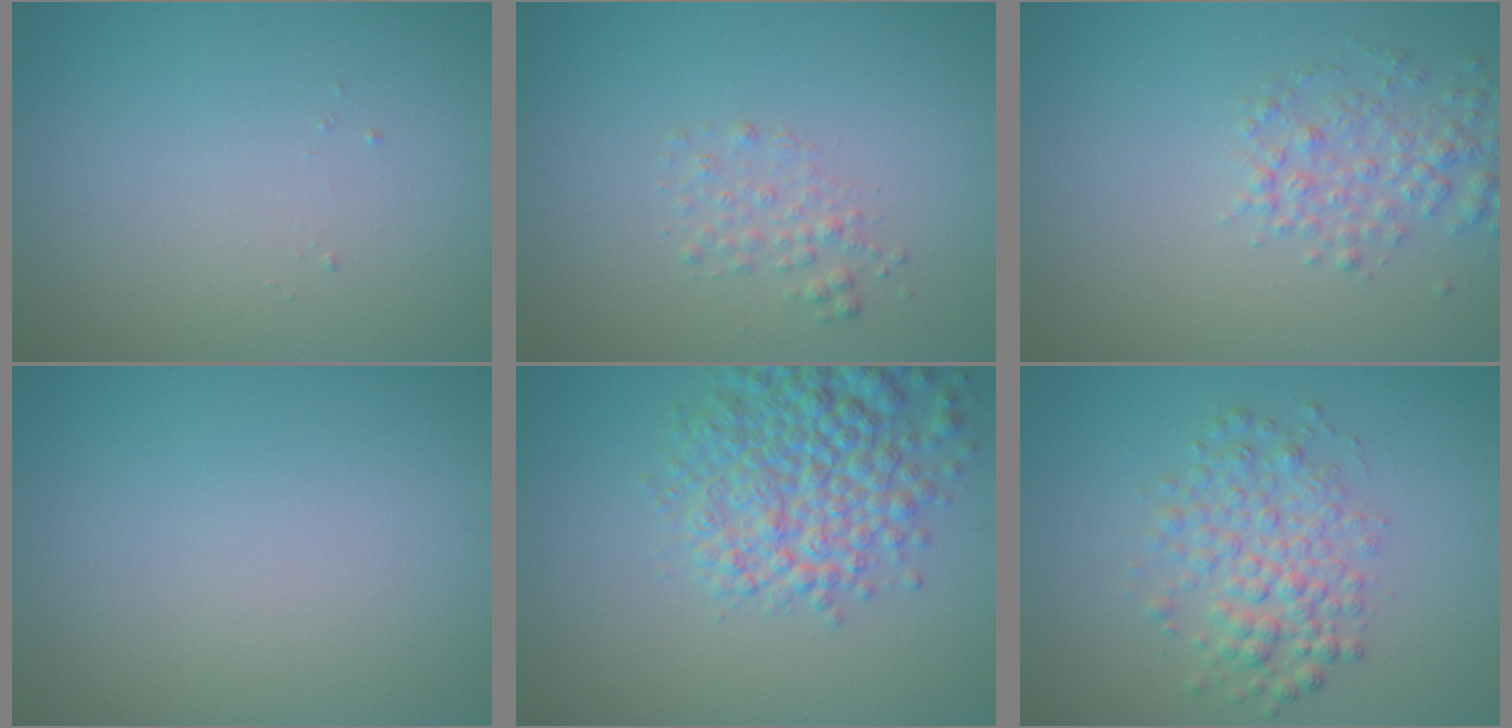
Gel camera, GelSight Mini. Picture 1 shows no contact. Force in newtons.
{"total": 1.4, "press": 1.4, "slide": 0.1}
{"total": 2.7, "press": 2.7, "slide": 0.1}
{"total": 0.0}
{"total": 6.9, "press": 6.9, "slide": 0.4}
{"total": 3.9, "press": 3.9, "slide": 0.1}